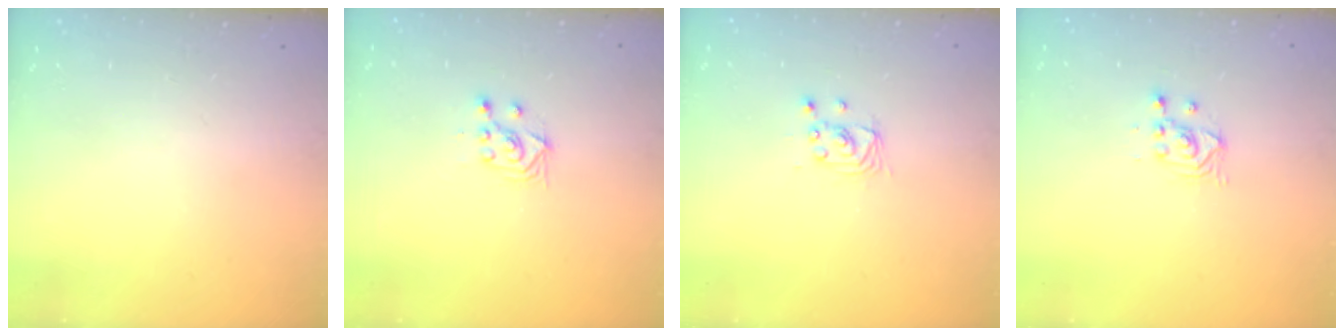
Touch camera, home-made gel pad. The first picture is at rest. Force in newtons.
{"total": 4.0, "press": 3.8, "slide": 1.1}
{"total": 2.9, "press": 2.9, "slide": 0.2}
{"total": 2.5, "press": 2.5, "slide": 0.2}